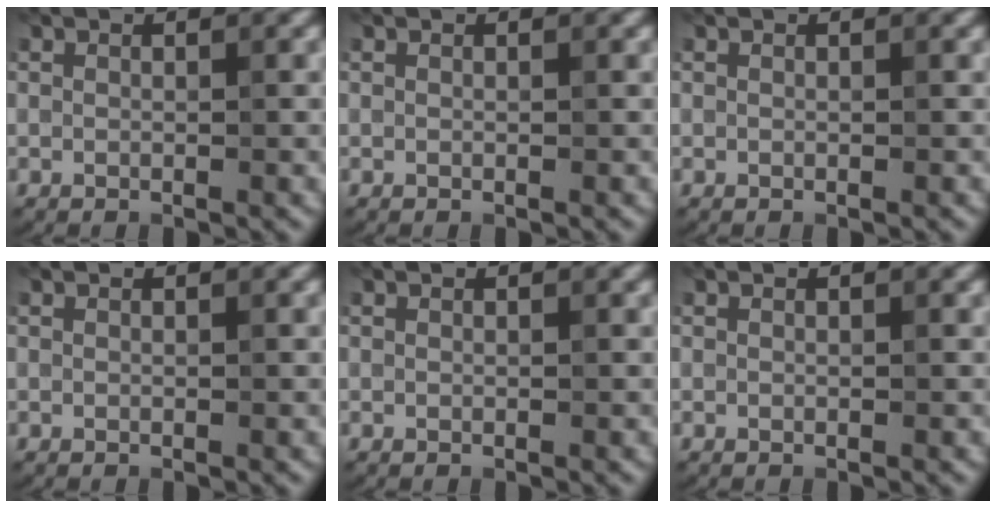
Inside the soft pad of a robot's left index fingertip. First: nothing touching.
{"total": 0.0}
{"total": 0.0}
{"total": 0.0}
{"total": 0.0}
{"total": 0.0}